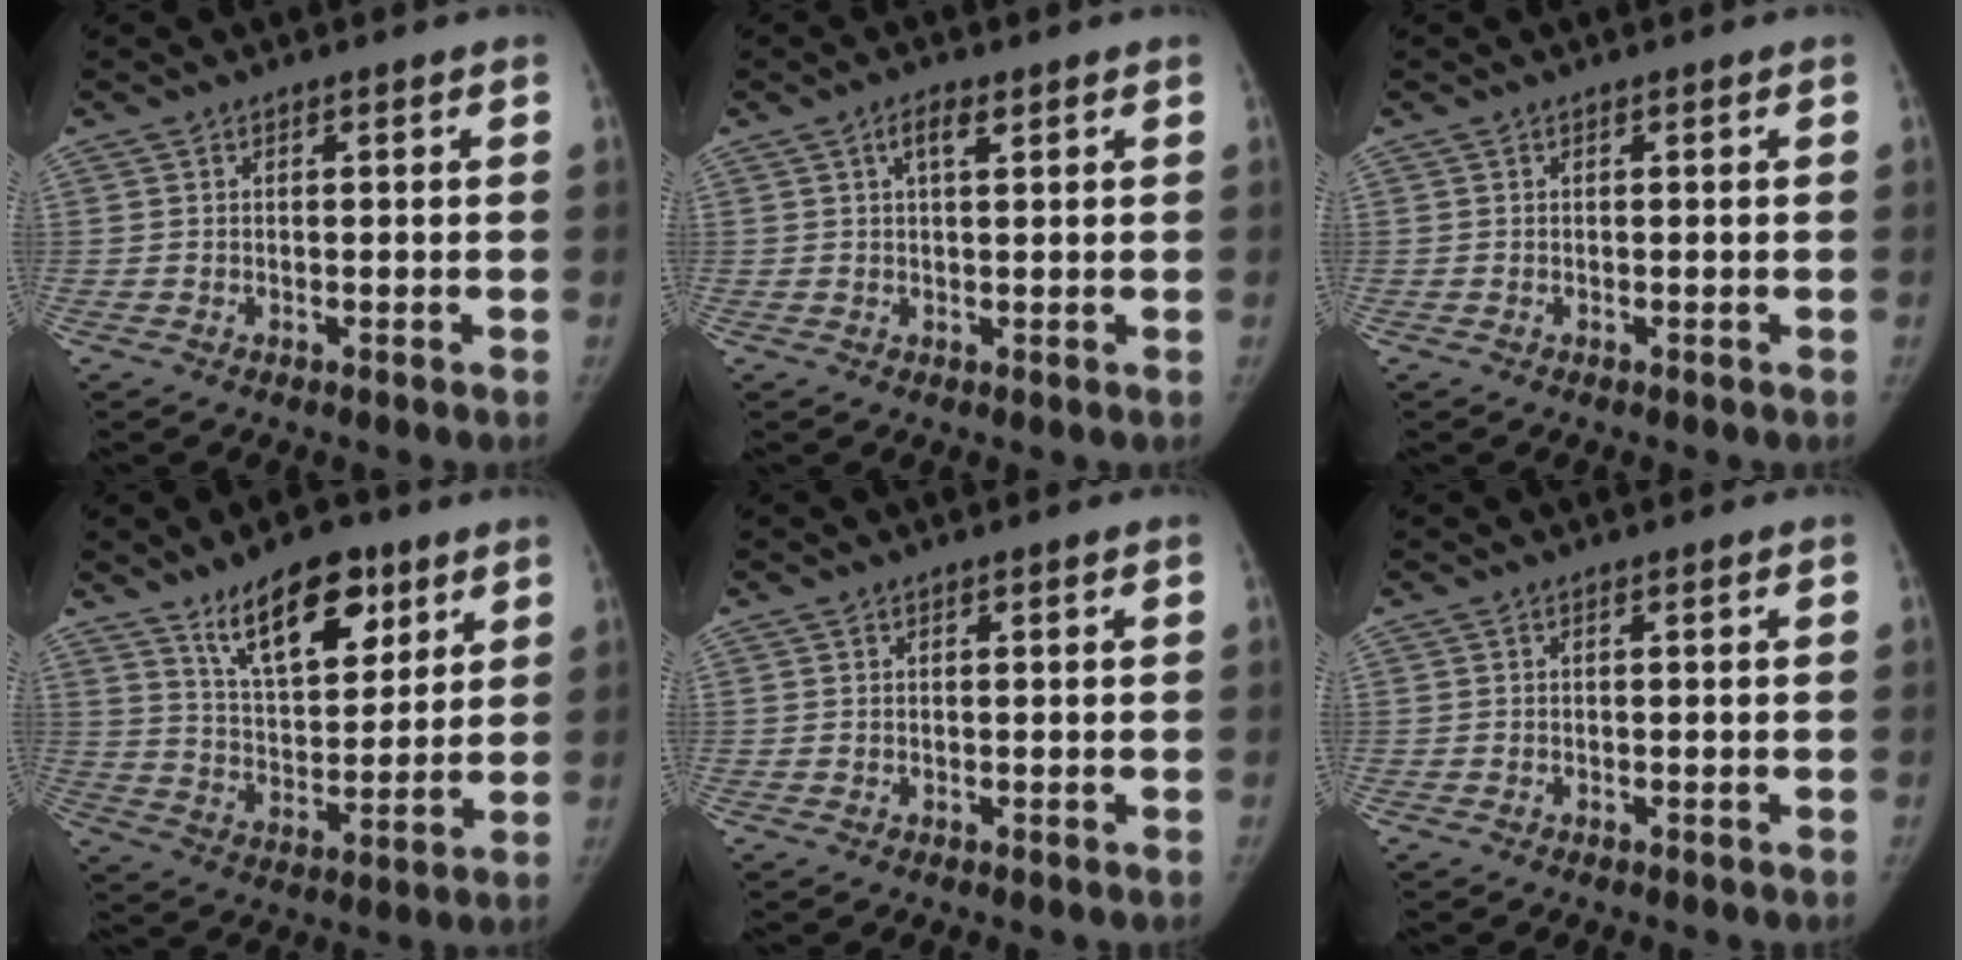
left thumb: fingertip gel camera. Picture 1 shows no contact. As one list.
[{"total": 3.1, "force": [1.6, 1.2, 2.3], "torque": [-0.037, 0.001, 0.029]}, {"total": 0.0}, {"total": 15.5, "force": [9.4, 7.4, 9.8], "torque": [-0.113, -0.050, 0.162]}, {"total": 0.0}, {"total": 0.0}]